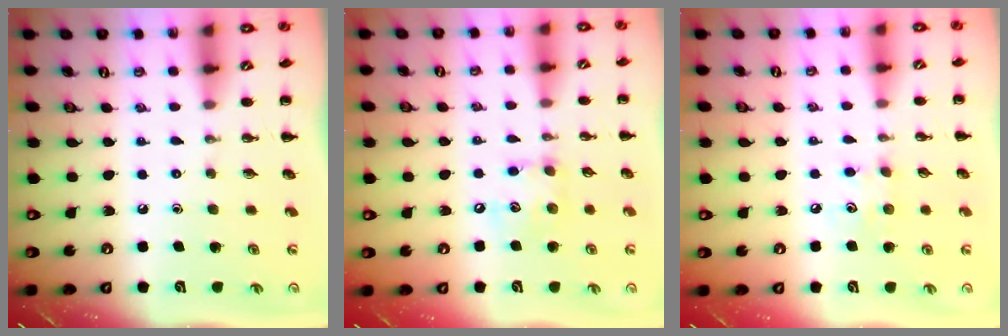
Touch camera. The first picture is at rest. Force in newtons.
{"total": 8.4, "press": 8.3, "slide": 0.9}
{"total": 6.8, "press": 6.6, "slide": 1.7}